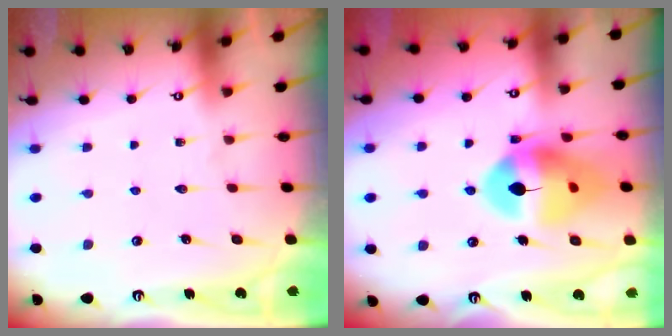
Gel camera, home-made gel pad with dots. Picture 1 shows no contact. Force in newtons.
{"total": 14.0, "press": 13.9, "slide": 1.7}